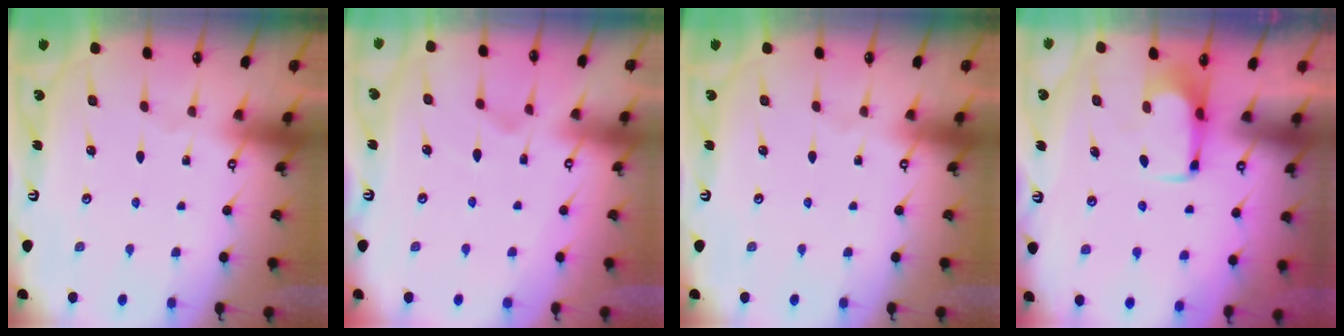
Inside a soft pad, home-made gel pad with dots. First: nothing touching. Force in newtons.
{"total": 1.2, "press": 0.2, "slide": 1.2}
{"total": 0.0}
{"total": 2.1, "press": 2.1, "slide": 0.4}